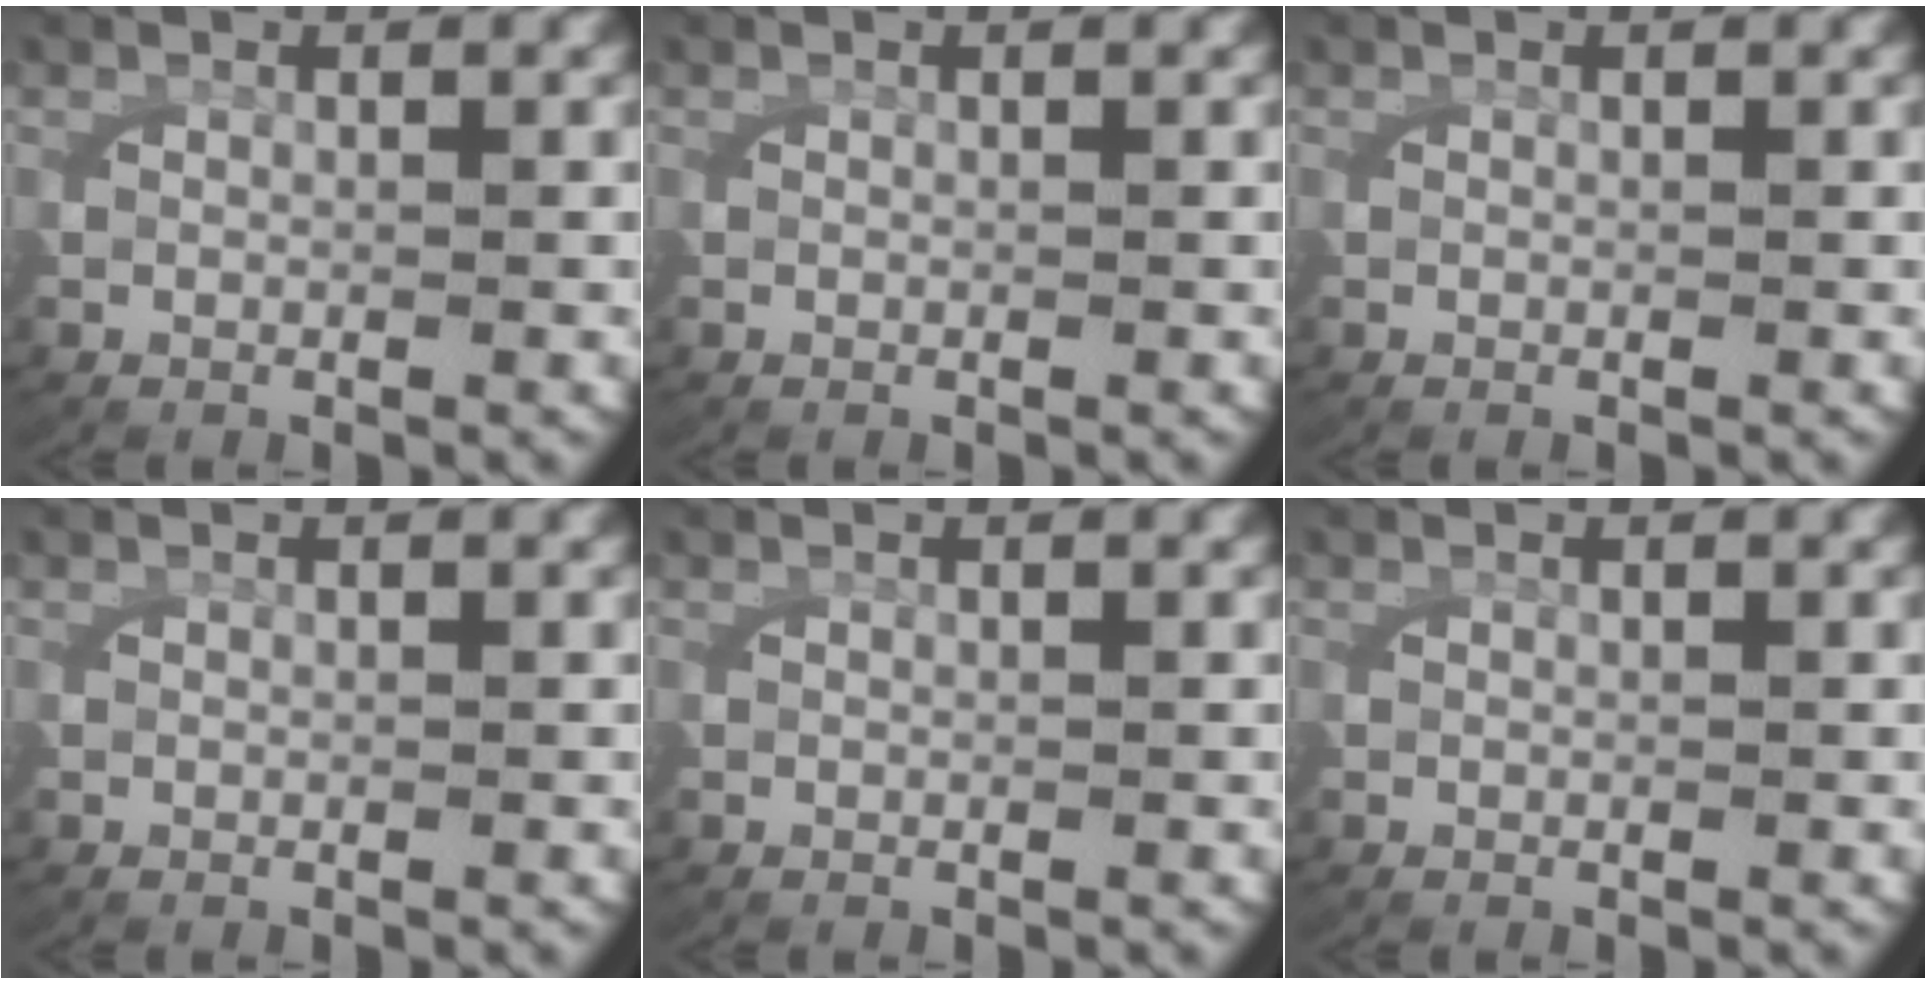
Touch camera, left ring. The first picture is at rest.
{"total": 0.0}
{"total": 0.0}
{"total": 0.0}
{"total": 0.0}
{"total": 0.0}